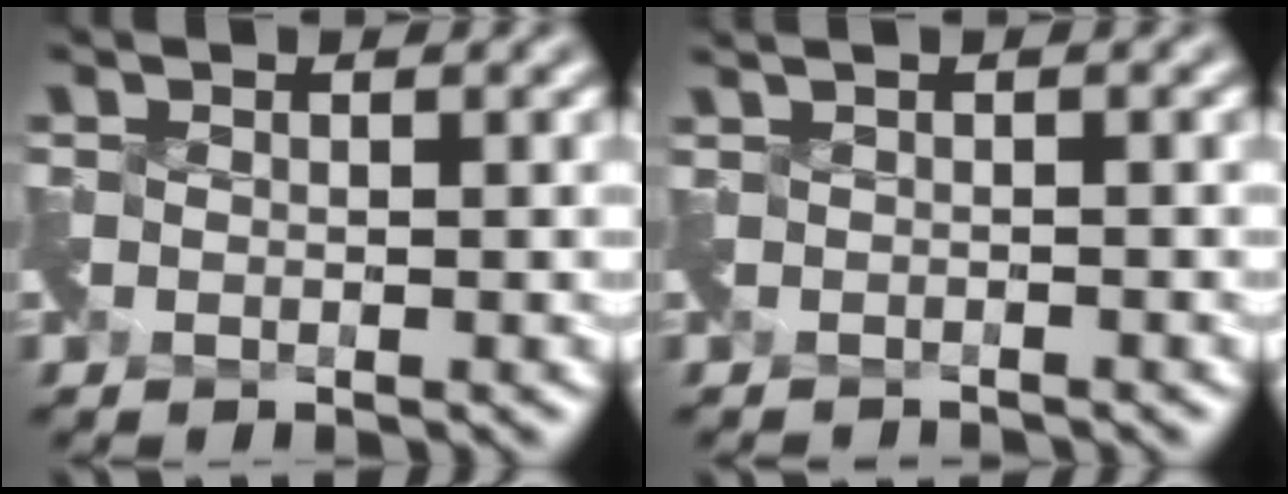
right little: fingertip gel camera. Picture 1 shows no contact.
{"total": 1.4, "force": [-1.1, 0.2, 0.9], "torque": [-0.018, -0.018, -0.023]}